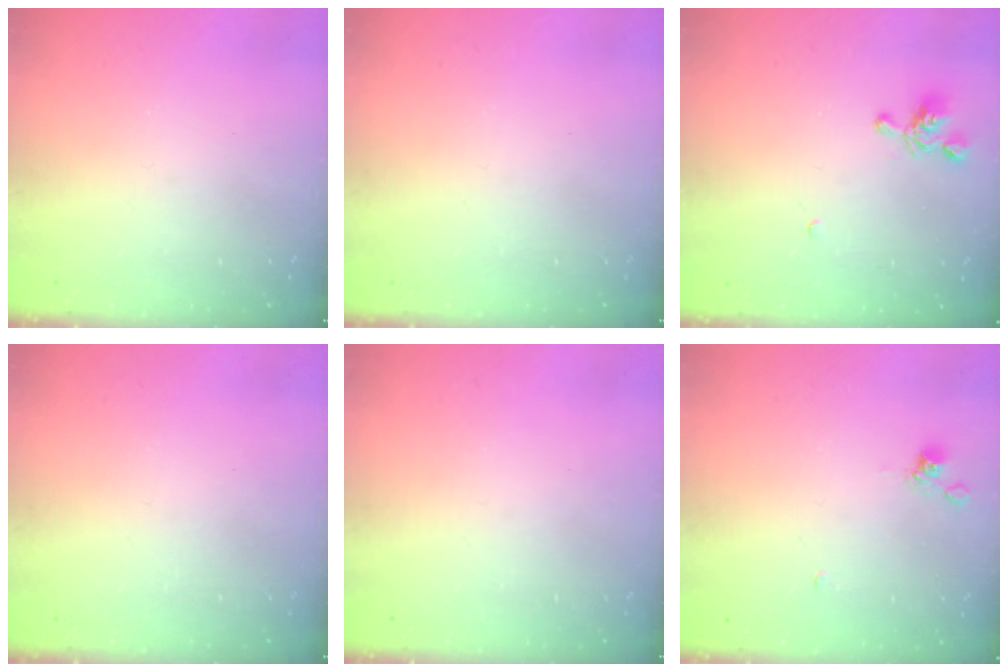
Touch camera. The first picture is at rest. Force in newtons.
{"total": 0.0}
{"total": 5.2, "press": 5.2, "slide": 0.8}
{"total": 0.0}
{"total": 0.0}
{"total": 2.7, "press": 2.7, "slide": 0.6}